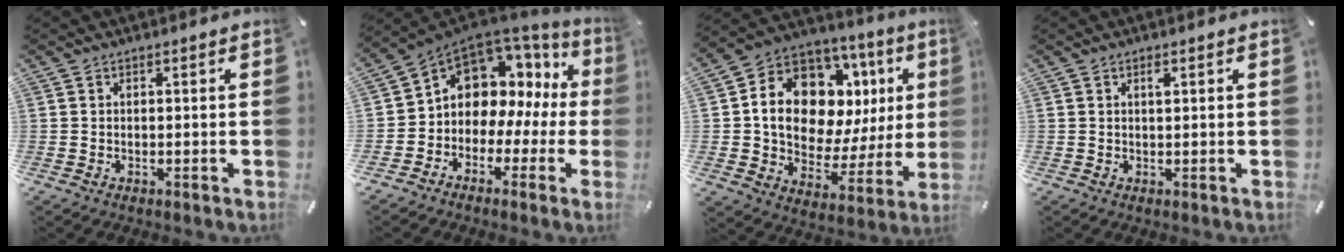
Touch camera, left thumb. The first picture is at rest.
{"total": 8.8, "force": [3.3, 7.6, 3.0], "torque": [-0.061, -0.038, 0.062]}
{"total": 16.2, "force": [5.5, 11.0, 10.5], "torque": [-0.166, -0.049, 0.098]}
{"total": 1.1, "force": [0.5, 0.4, 1.0], "torque": [-0.020, 0.003, 0.007]}